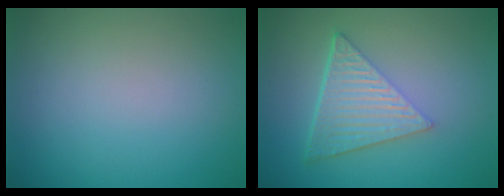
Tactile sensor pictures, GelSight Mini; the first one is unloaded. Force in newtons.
{"total": 6.2, "press": 4.2, "slide": 4.6}